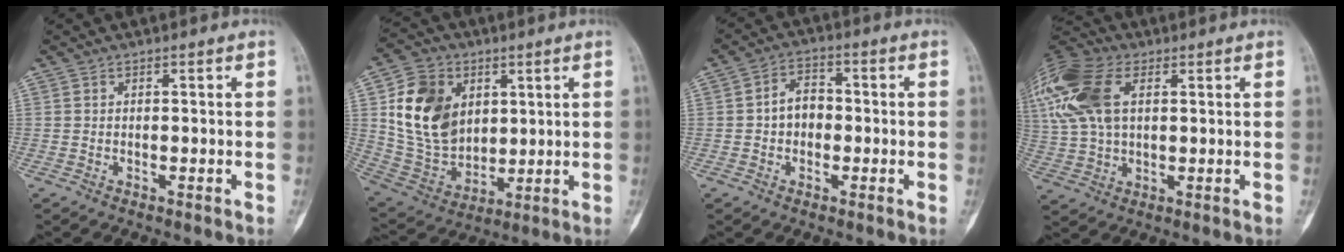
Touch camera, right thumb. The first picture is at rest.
{"total": 16.8, "force": [4.5, 12.7, 10.1], "torque": [-0.155, -0.016, 0.098]}
{"total": 5.5, "force": [-0.4, 4.2, 3.5], "torque": [-0.036, 0.018, -0.016]}
{"total": 20.4, "force": [6.7, 12.3, 14.9], "torque": [-0.364, 0.024, 0.123]}